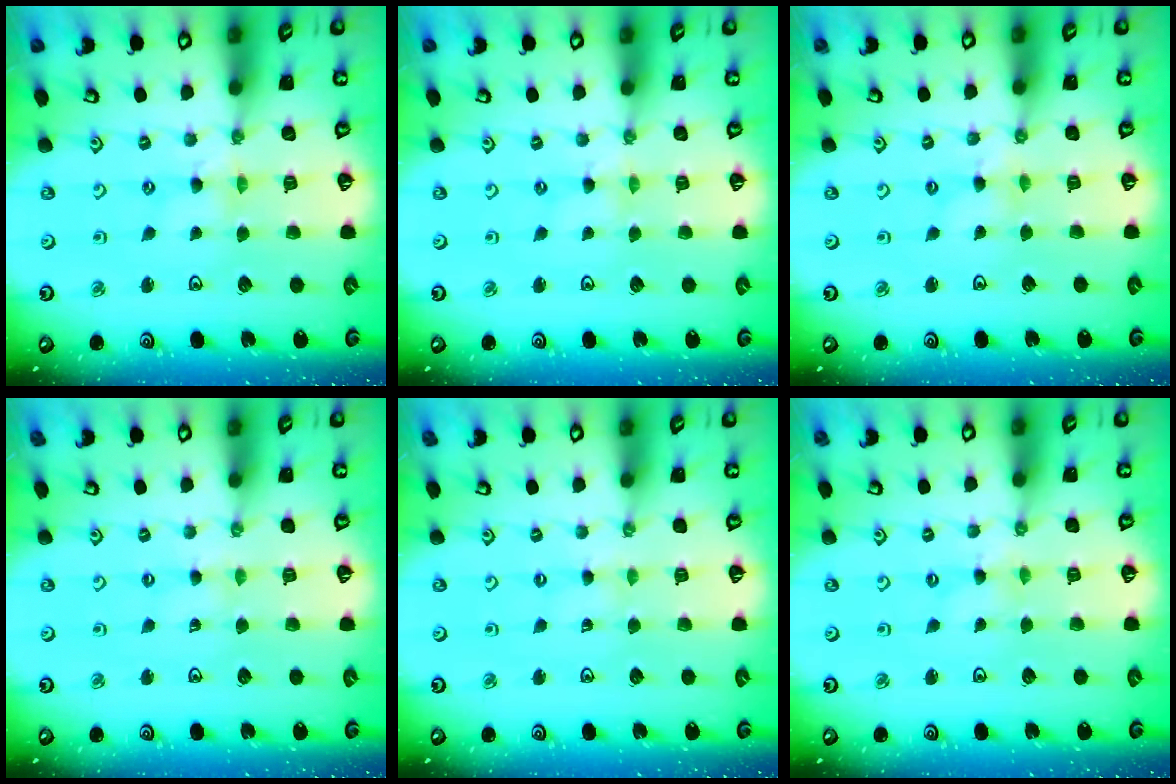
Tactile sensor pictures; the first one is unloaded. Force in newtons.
{"total": 0.0}
{"total": 0.6, "press": 0.6, "slide": 0.2}
{"total": 0.0}
{"total": 0.0}
{"total": 0.0}